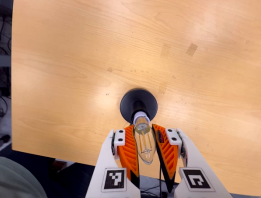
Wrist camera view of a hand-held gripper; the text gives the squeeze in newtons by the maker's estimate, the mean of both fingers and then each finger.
{"total": 17.8, "left": 17.6, "right": 18.0}